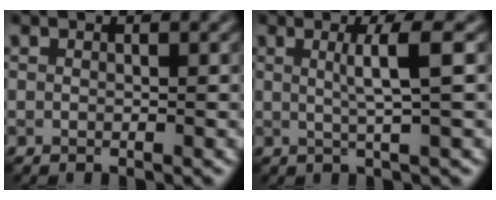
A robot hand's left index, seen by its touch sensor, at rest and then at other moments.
{"total": 3.4, "force": [0.6, 0.6, 3.2], "torque": [-0.050, 0.002, 0.008]}